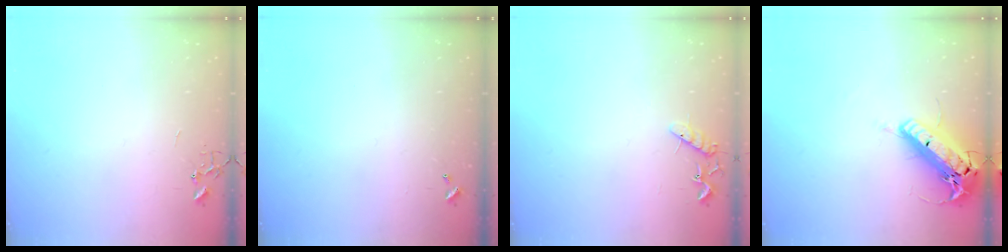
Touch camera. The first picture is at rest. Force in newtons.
{"total": 0.0}
{"total": 10.4, "press": 10.3, "slide": 0.9}
{"total": 22.0, "press": 21.5, "slide": 4.5}